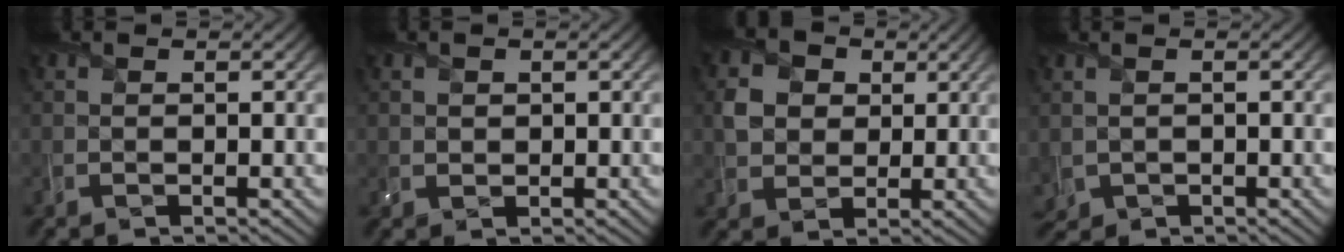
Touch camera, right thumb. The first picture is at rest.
{"total": 0.7, "force": [0.3, 0.6, 0.2], "torque": [-0.009, -0.004, 0.006]}
{"total": 4.7, "force": [1.1, 4.0, 2.1], "torque": [-0.060, 0.004, 0.011]}
{"total": 2.2, "force": [-0.2, 1.8, 1.1], "torque": [-0.046, -0.010, -0.006]}